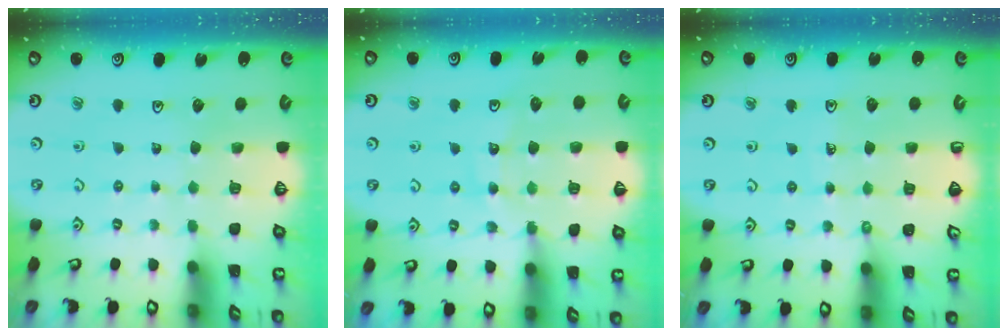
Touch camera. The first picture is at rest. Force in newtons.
{"total": 10.3, "press": 10.1, "slide": 2.3}
{"total": 4.7, "press": 4.5, "slide": 1.4}